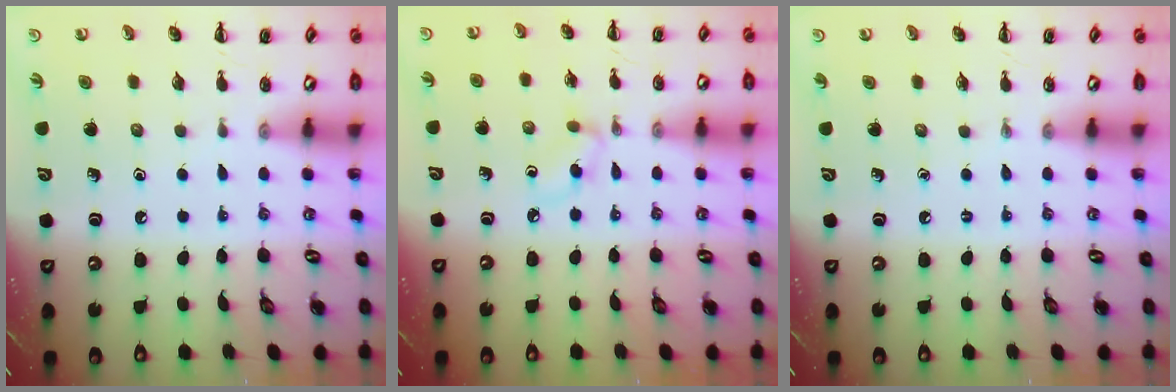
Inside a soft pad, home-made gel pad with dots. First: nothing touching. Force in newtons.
{"total": 3.5, "press": 3.4, "slide": 1.0}
{"total": 0.0}